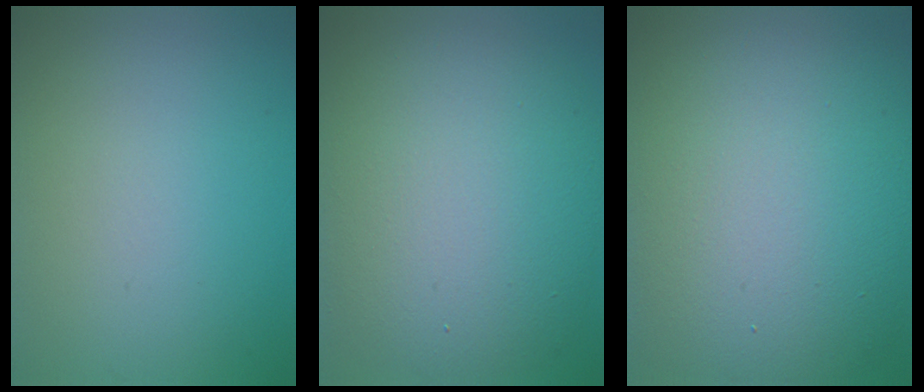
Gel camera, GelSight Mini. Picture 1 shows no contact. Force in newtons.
{"total": 11.6, "press": 11.6, "slide": 0.7}
{"total": 16.2, "press": 16.2, "slide": 0.6}